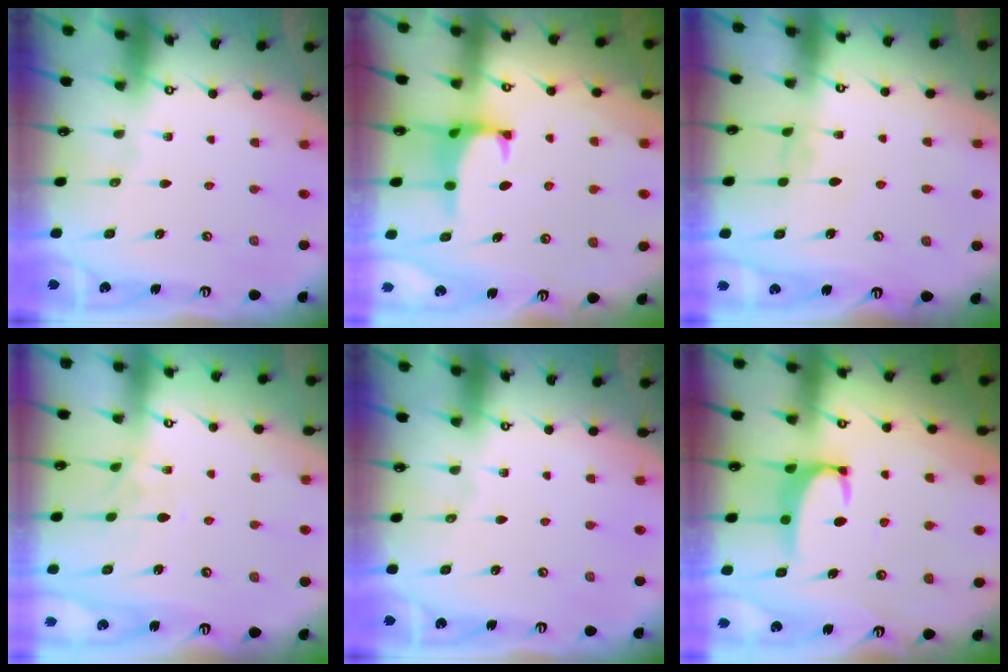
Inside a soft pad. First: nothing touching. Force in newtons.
{"total": 0.9, "press": 0.5, "slide": 0.8}
{"total": 2.0, "press": 1.9, "slide": 0.3}
{"total": 1.6, "press": 1.4, "slide": 0.8}
{"total": 0.0}
{"total": 2.6, "press": 2.6, "slide": 0.5}